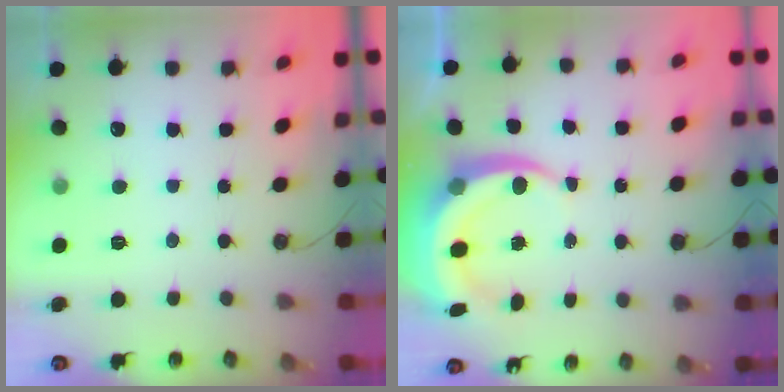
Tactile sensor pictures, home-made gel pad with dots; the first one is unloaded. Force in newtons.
{"total": 8.4, "press": 8.3, "slide": 1.4}